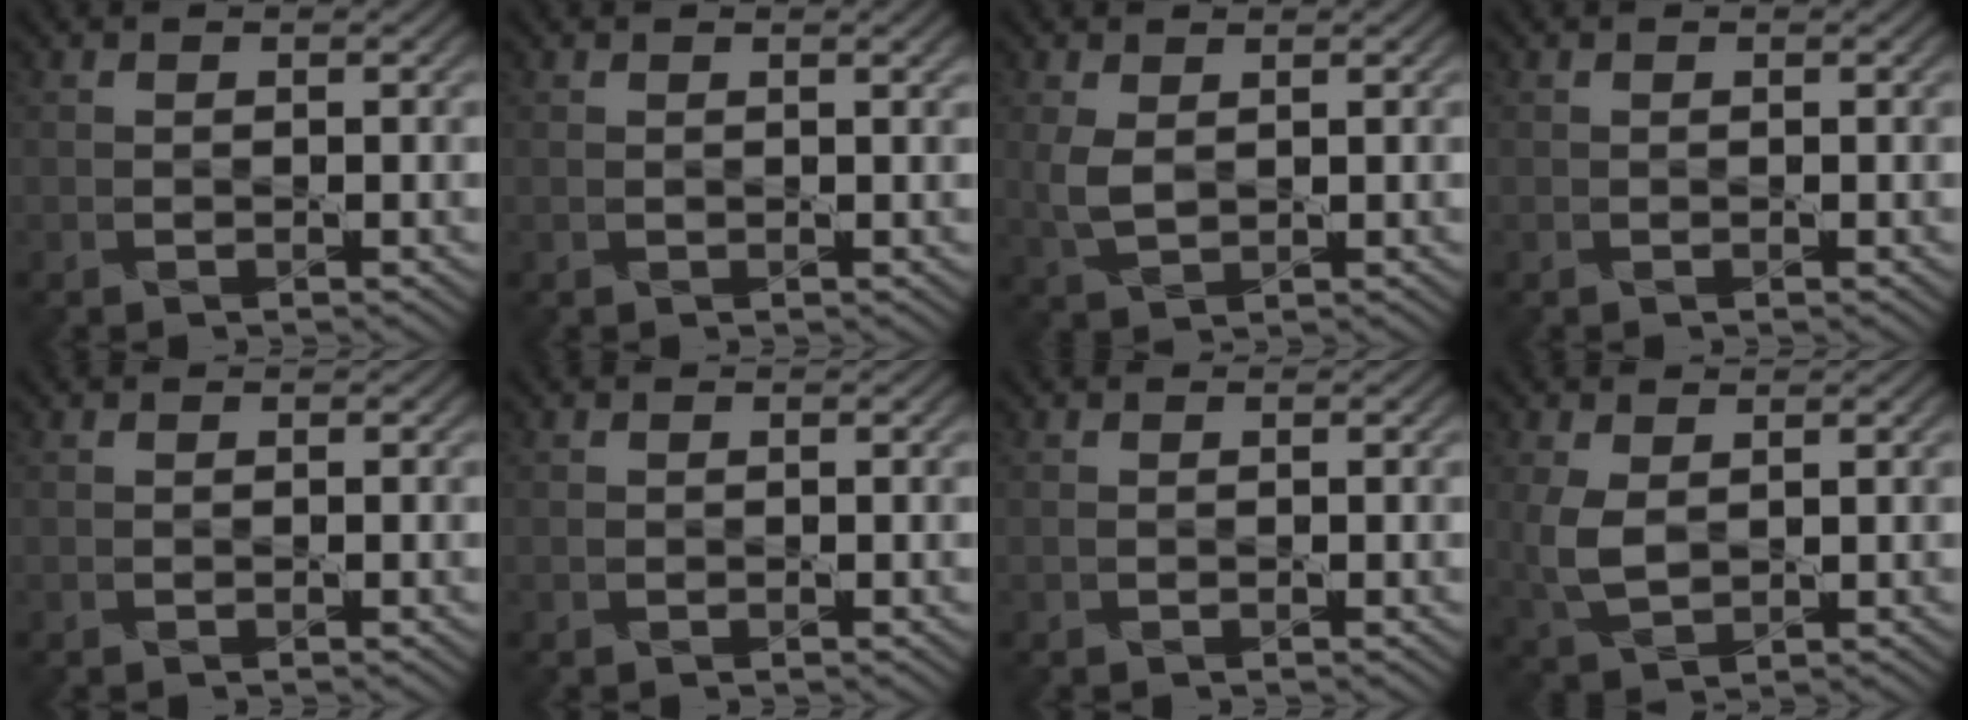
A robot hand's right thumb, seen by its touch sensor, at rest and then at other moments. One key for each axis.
{"total": 0.8, "fx": 0.5, "fy": 0.2, "fz": 0.6, "tx": -0.014, "ty": 0.002, "tz": 0.008}
{"total": 3.2, "fx": 0.8, "fy": 1.9, "fz": 2.5, "tx": -0.069, "ty": 0.003, "tz": 0.016}
{"total": 0.0}
{"total": 0.0}
{"total": 0.0}
{"total": 0.0}
{"total": 4.4, "fx": 0.8, "fy": 2.6, "fz": 3.4, "tx": -0.094, "ty": 0.000, "tz": 0.018}